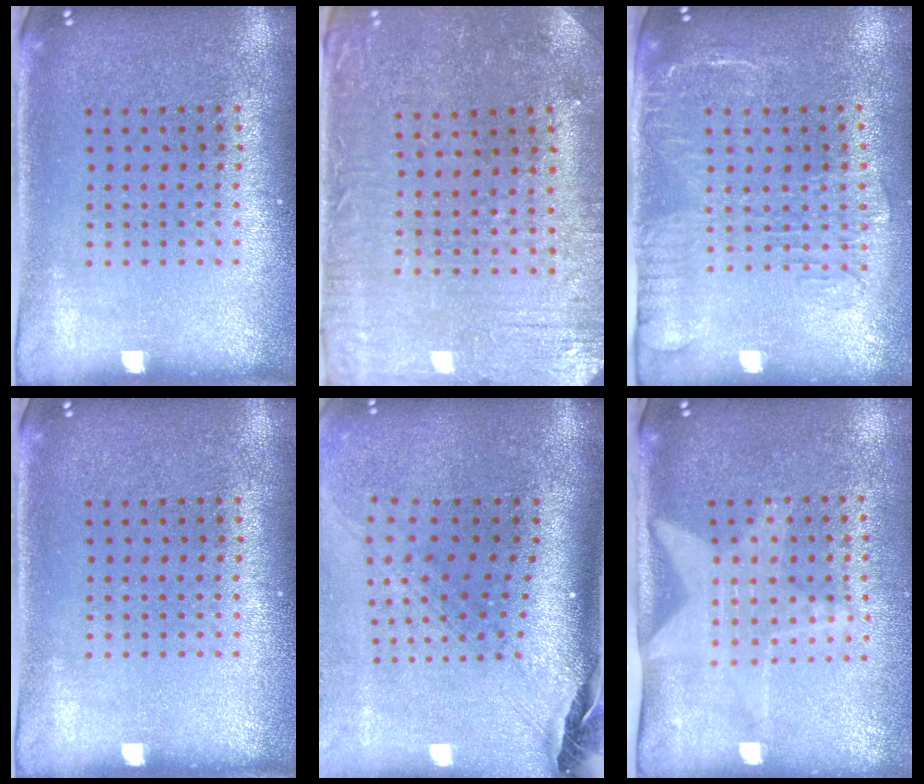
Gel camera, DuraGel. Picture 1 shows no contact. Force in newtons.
{"total": 0.9, "press": 0.7, "slide": 0.5}
{"total": 2.0, "press": 1.6, "slide": 1.1}
{"total": 0.0}
{"total": 2.5, "press": 1.7, "slide": 1.8}
{"total": 2.1, "press": 1.6, "slide": 1.3}